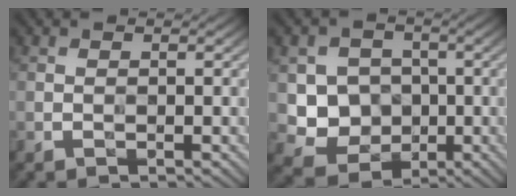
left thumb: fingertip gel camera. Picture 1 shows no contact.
{"total": 6.7, "force": [-0.2, 6.1, 2.8], "torque": [-0.066, -0.015, -0.018]}